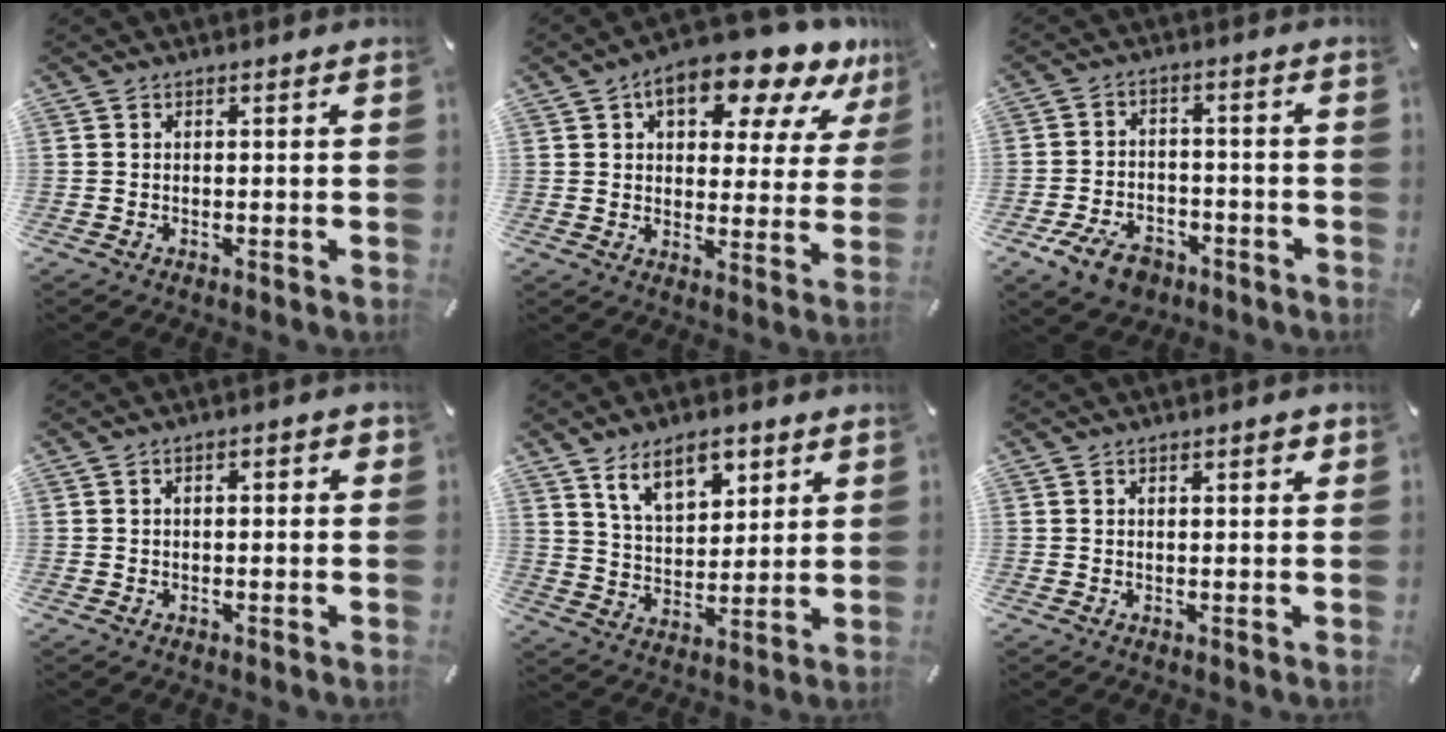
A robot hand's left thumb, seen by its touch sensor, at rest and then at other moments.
{"total": 15.5, "force": [10.1, 6.9, 9.4], "torque": [-0.126, -0.055, 0.166]}
{"total": 8.1, "force": [-4.8, 5.2, 4.0], "torque": [-0.082, 0.026, -0.087]}
{"total": 2.2, "force": [0.0, 1.1, 1.8], "torque": [-0.026, 0.005, -0.004]}
{"total": 10.7, "force": [6.8, 5.9, 5.9], "torque": [-0.096, -0.018, 0.120]}
{"total": 1.8, "force": [0.9, 0.5, 1.5], "torque": [-0.030, 0.002, 0.014]}